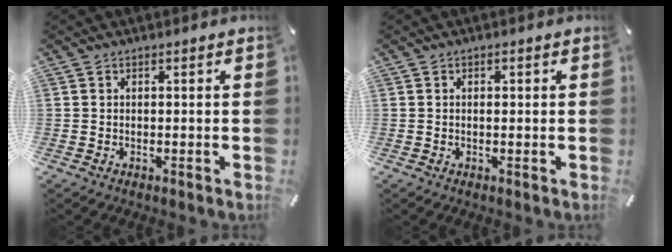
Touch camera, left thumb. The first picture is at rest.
{"total": 0.7, "force": [0.0, 0.4, 0.6], "torque": [-0.004, -0.002, -0.003]}